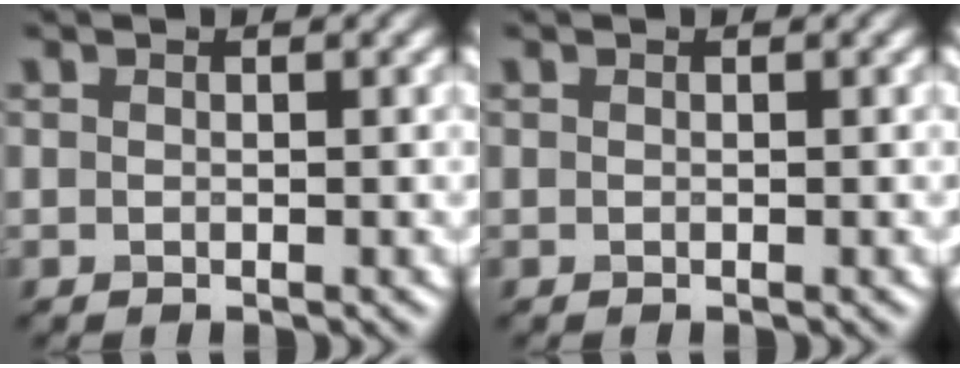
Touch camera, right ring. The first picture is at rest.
{"total": 0.0}